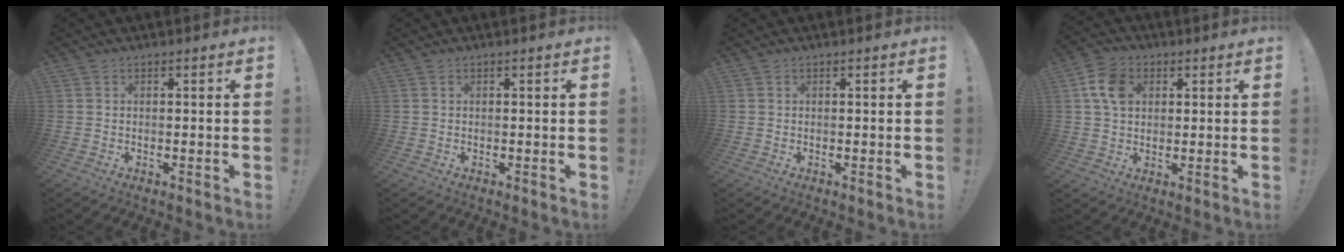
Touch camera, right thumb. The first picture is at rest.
{"total": 0.0}
{"total": 0.0}
{"total": 9.1, "force": [2.5, 7.0, 5.4], "torque": [-0.094, 0.011, 0.051]}